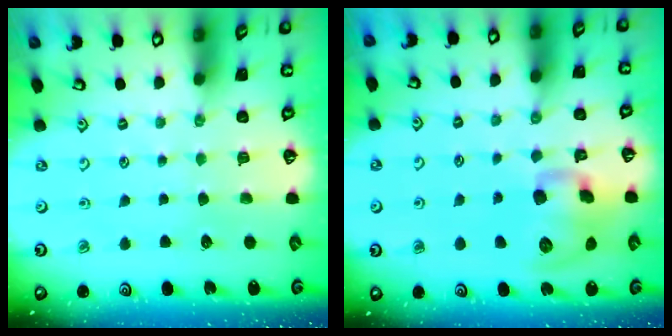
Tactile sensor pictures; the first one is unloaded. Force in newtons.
{"total": 13.6, "press": 13.4, "slide": 2.4}